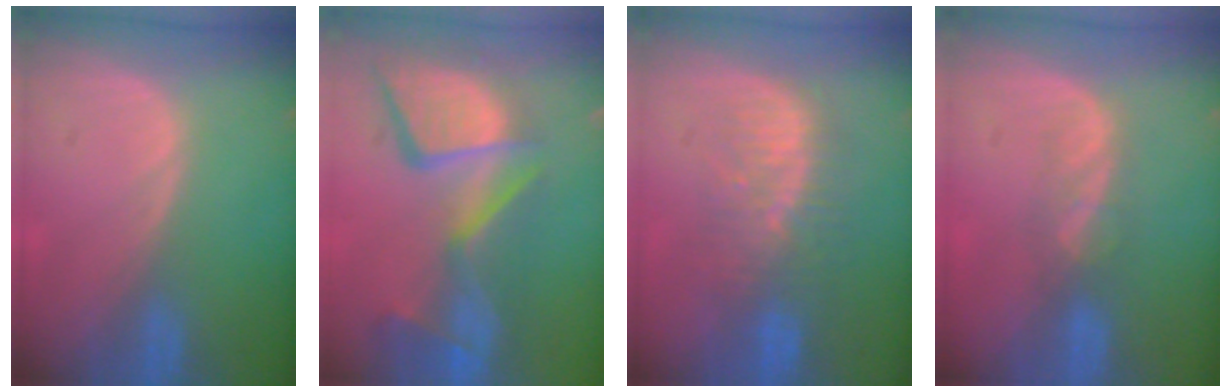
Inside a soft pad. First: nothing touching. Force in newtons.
{"total": 13.8, "press": 11.3, "slide": 8.0}
{"total": 8.2, "press": 7.6, "slide": 3.1}
{"total": 3.5, "press": 3.1, "slide": 1.6}